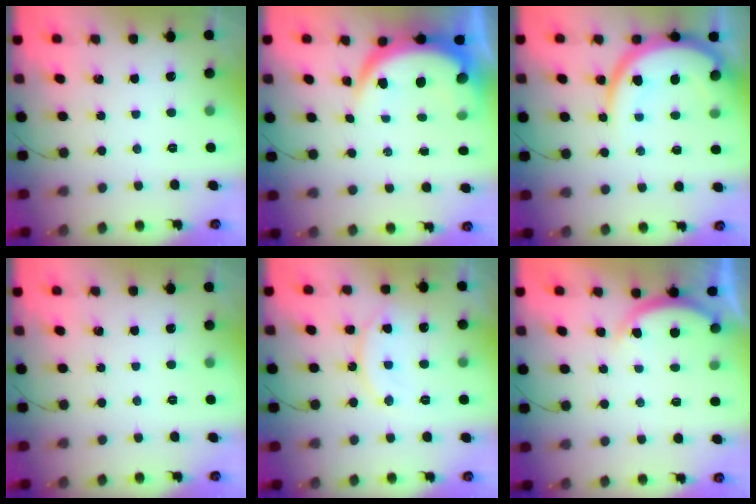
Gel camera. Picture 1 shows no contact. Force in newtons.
{"total": 8.7, "press": 8.6, "slide": 1.1}
{"total": 12.4, "press": 12.3, "slide": 1.2}
{"total": 0.0}
{"total": 11.7, "press": 11.7, "slide": 0.7}
{"total": 5.1, "press": 5.1, "slide": 0.7}